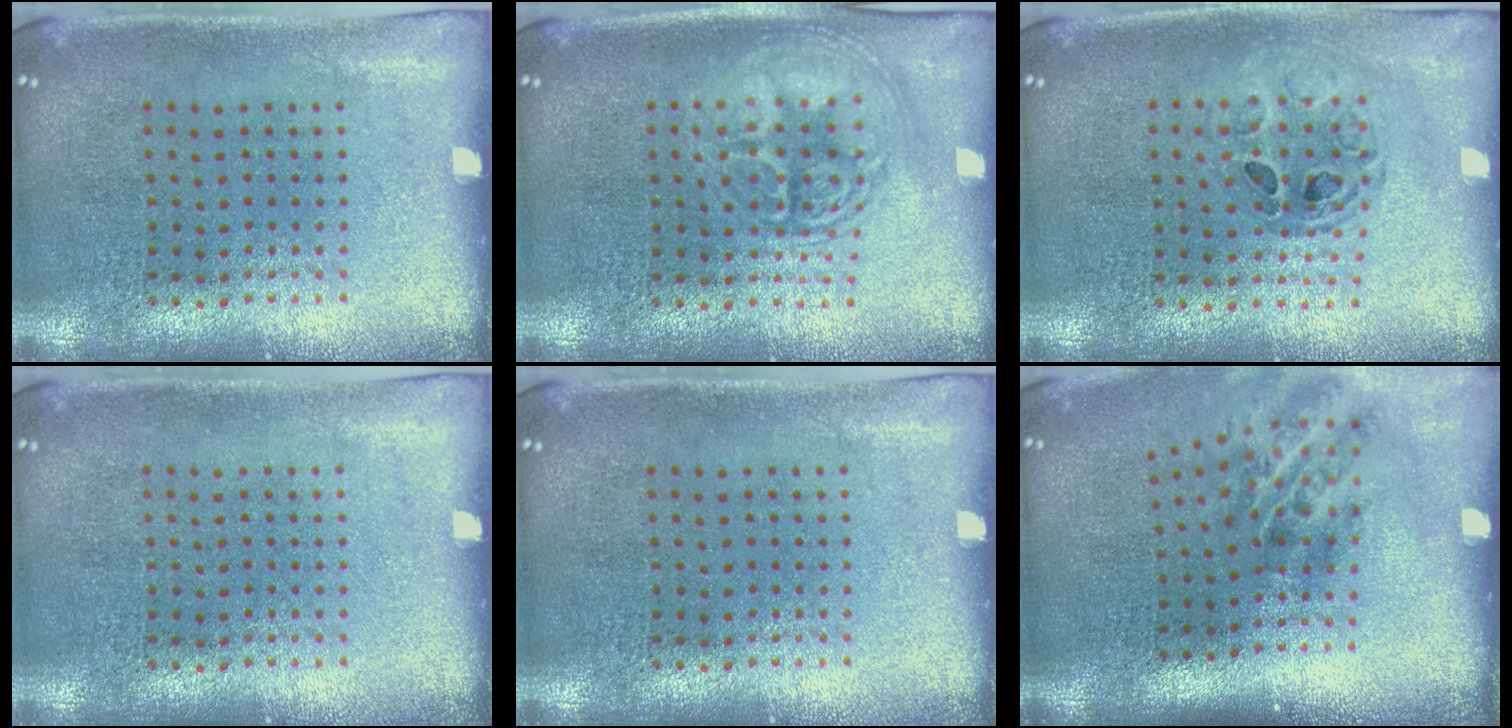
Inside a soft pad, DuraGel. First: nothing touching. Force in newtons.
{"total": 2.8, "press": 2.8, "slide": 0.4}
{"total": 0.6, "press": 0.6, "slide": 0.1}
{"total": 0.0}
{"total": 0.0}
{"total": 1.9, "press": 1.2, "slide": 1.5}